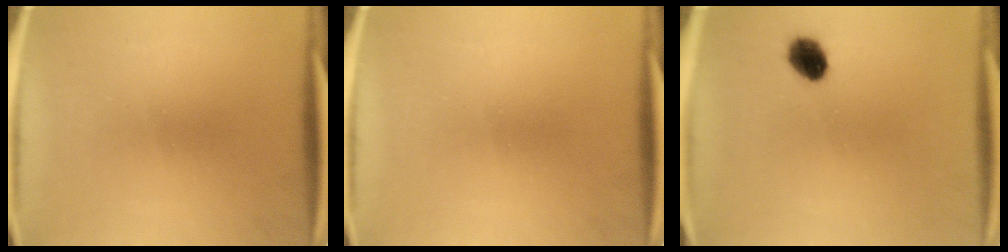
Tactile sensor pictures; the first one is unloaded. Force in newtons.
{"total": 0.0}
{"total": 5.3}